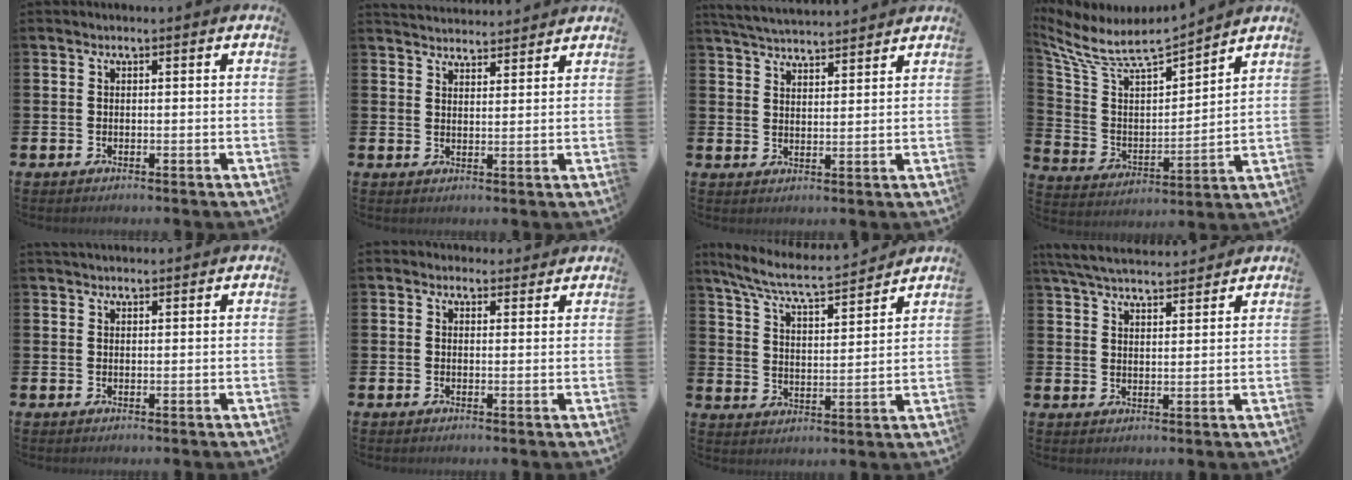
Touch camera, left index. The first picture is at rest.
{"total": 3.6, "force": [3.5, 0.4, -0.3], "torque": [-0.001, -0.021, 0.065]}
{"total": 4.6, "force": [4.5, 0.2, 0.2], "torque": [-0.025, -0.025, 0.083]}
{"total": 7.1, "force": [6.4, 1.9, 2.3], "torque": [-0.084, -0.052, 0.106]}
{"total": 1.6, "force": [1.5, 0.4, 0.3], "torque": [0.003, -0.003, 0.026]}
{"total": 1.8, "force": [1.6, 0.8, -0.1], "torque": [0.011, -0.003, 0.025]}
{"total": 7.2, "force": [6.7, 0.7, 2.7], "torque": [-0.082, -0.046, 0.113]}
{"total": 5.6, "force": [5.3, 0.8, 1.3], "torque": [-0.044, -0.028, 0.096]}